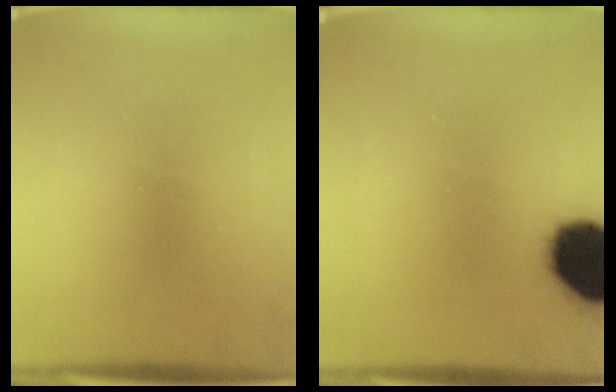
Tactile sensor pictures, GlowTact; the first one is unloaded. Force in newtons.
{"total": 19.3}